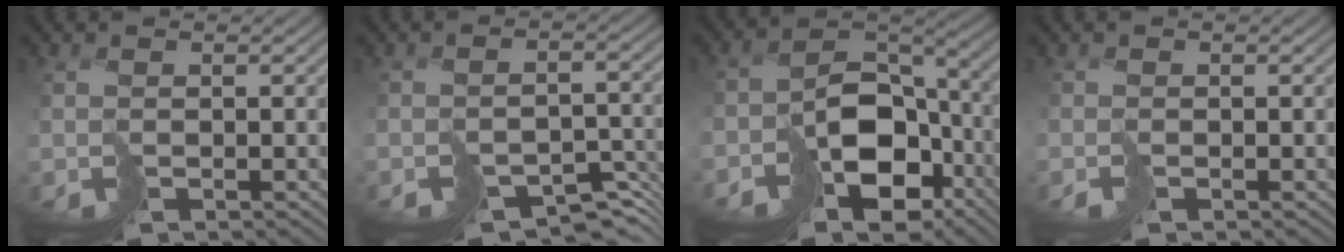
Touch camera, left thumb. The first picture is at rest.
{"total": 6.4, "force": [-5.2, 2.6, 2.6], "torque": [-0.028, -0.011, -0.061]}
{"total": 10.4, "force": [-5.0, 6.8, 6.0], "torque": [-0.085, -0.007, -0.092]}
{"total": 0.9, "force": [-0.2, -0.3, -0.8], "torque": [0.026, 0.004, -0.006]}